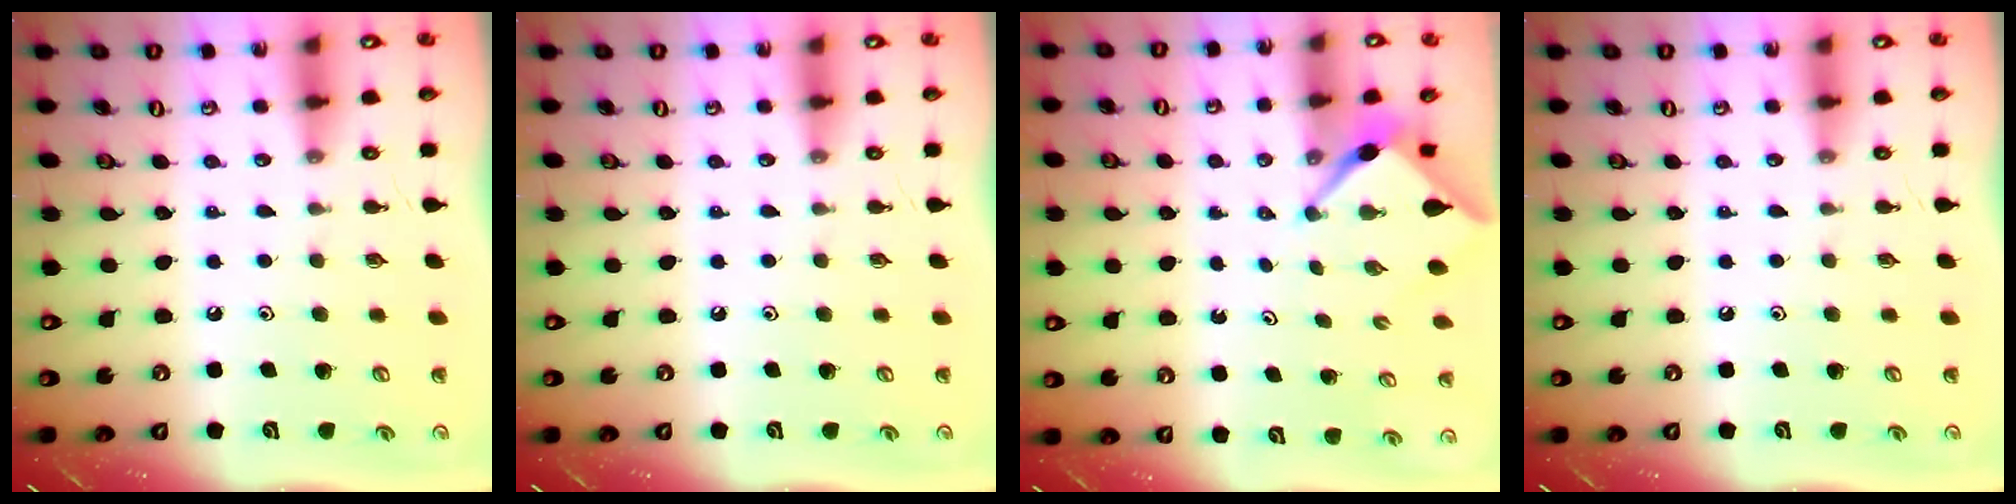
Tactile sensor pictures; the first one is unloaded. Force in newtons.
{"total": 0.0}
{"total": 2.7, "press": 2.7, "slide": 0.3}
{"total": 0.0}